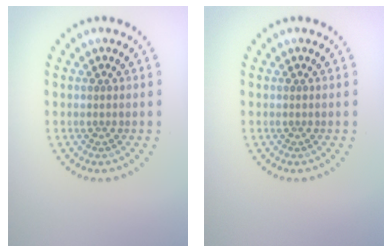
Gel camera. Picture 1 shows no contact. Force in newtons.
{"total": 0.0}